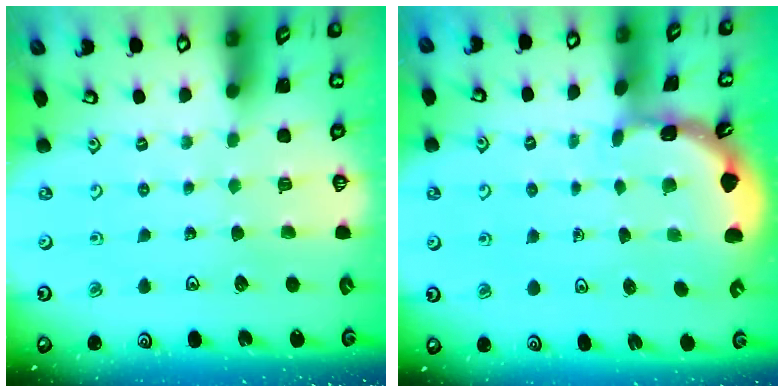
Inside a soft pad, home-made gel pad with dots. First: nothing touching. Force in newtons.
{"total": 1.9, "press": 1.9, "slide": 0.0}